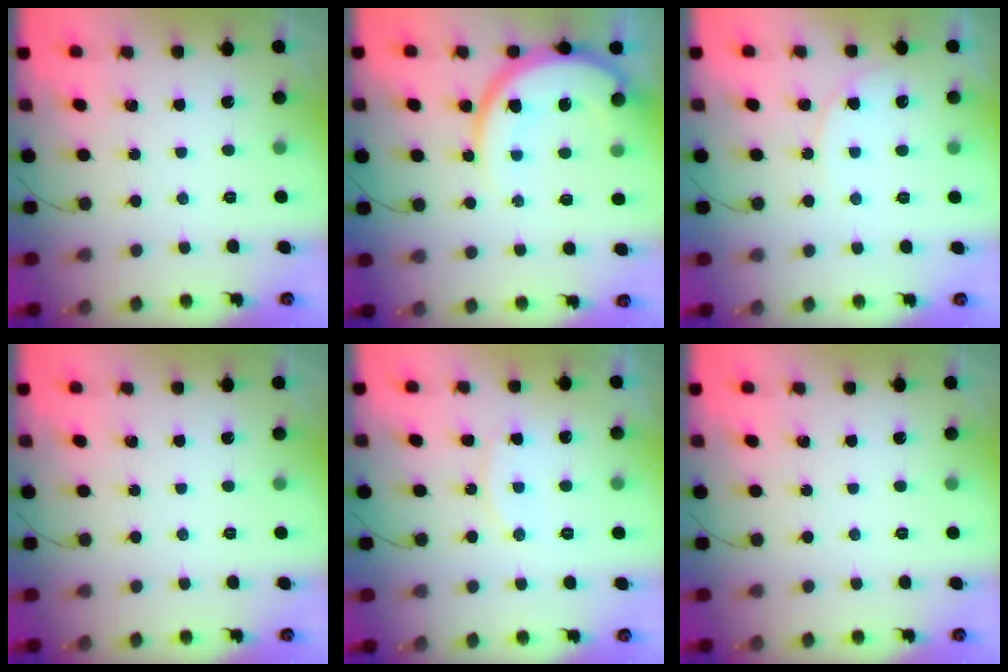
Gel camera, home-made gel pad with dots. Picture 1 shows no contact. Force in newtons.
{"total": 13.3, "press": 13.2, "slide": 1.4}
{"total": 6.0, "press": 6.0, "slide": 0.5}
{"total": 0.0}
{"total": 8.9, "press": 8.9, "slide": 0.7}
{"total": 0.0}